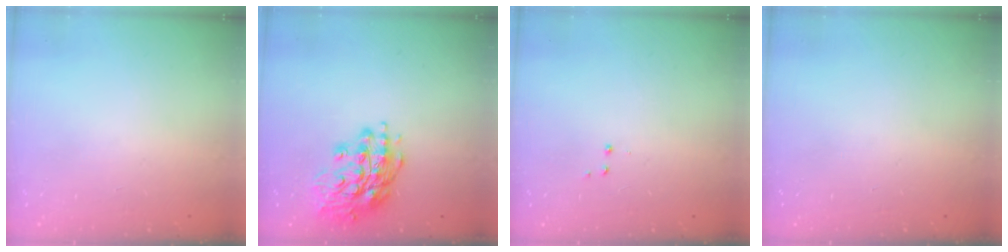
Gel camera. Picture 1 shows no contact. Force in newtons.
{"total": 16.9, "press": 16.6, "slide": 3.1}
{"total": 2.8, "press": 2.7, "slide": 0.5}
{"total": 0.0}